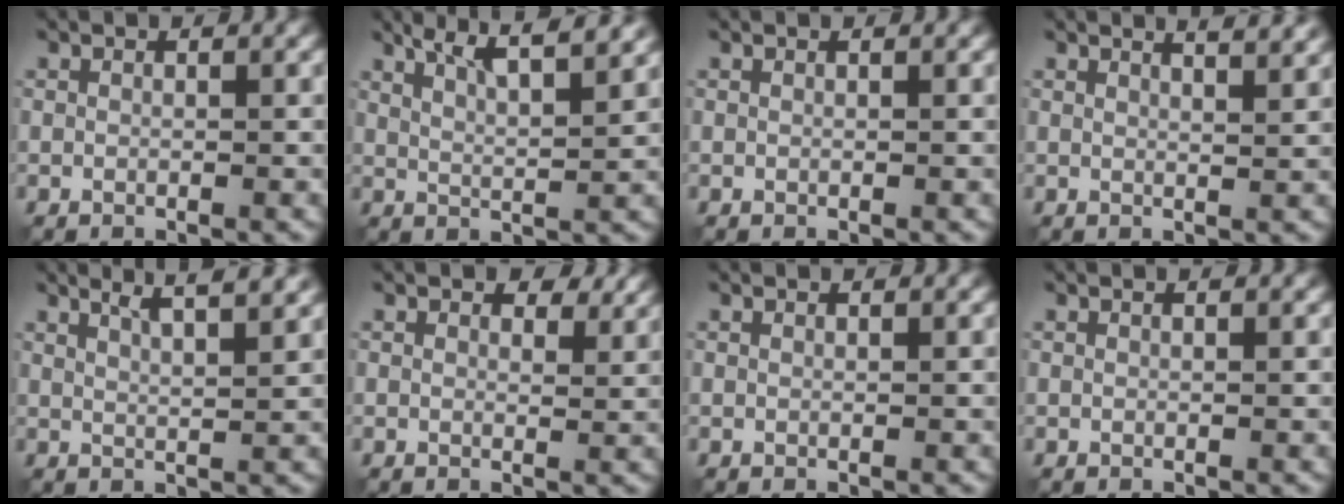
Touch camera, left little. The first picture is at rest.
{"total": 7.4, "force": [5.3, 1.8, 4.9], "torque": [-0.058, 0.022, 0.053]}
{"total": 0.0}
{"total": 4.1, "force": [3.1, 1.5, 2.3], "torque": [0.000, 0.021, 0.013]}
{"total": 5.7, "force": [4.0, 1.6, 3.8], "torque": [-0.033, 0.028, 0.035]}
{"total": 2.3, "force": [1.7, 1.1, 1.1], "torque": [-0.016, -0.004, 0.023]}
{"total": 0.5, "force": [0.5, 0.0, 0.1], "torque": [-0.002, -0.001, 0.006]}
{"total": 0.7, "force": [0.6, 0.2, 0.3], "torque": [-0.004, 0.002, 0.005]}